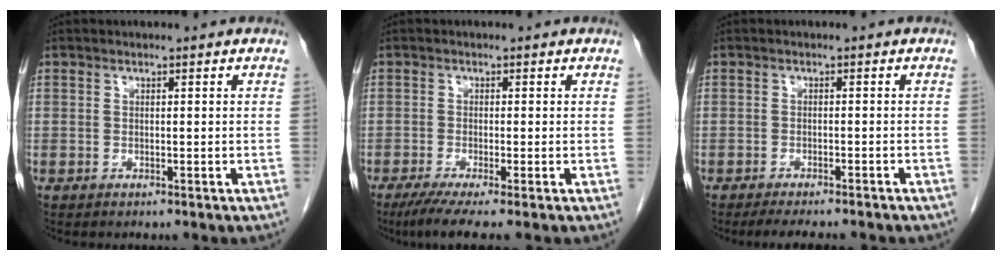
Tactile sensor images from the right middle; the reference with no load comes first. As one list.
[{"total": 4.9, "force": [-3.4, -0.2, 3.6], "torque": [-0.060, -0.016, -0.061]}, {"total": 9.3, "force": [-8.0, 1.8, 4.2], "torque": [-0.054, -0.009, -0.101]}]